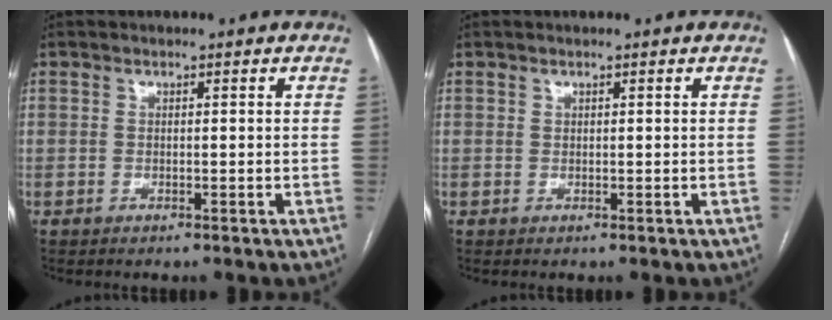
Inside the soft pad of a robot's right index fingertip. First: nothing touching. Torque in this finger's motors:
{"motor_torque": [-0.13, -0.10, -0.01, 0.00]}